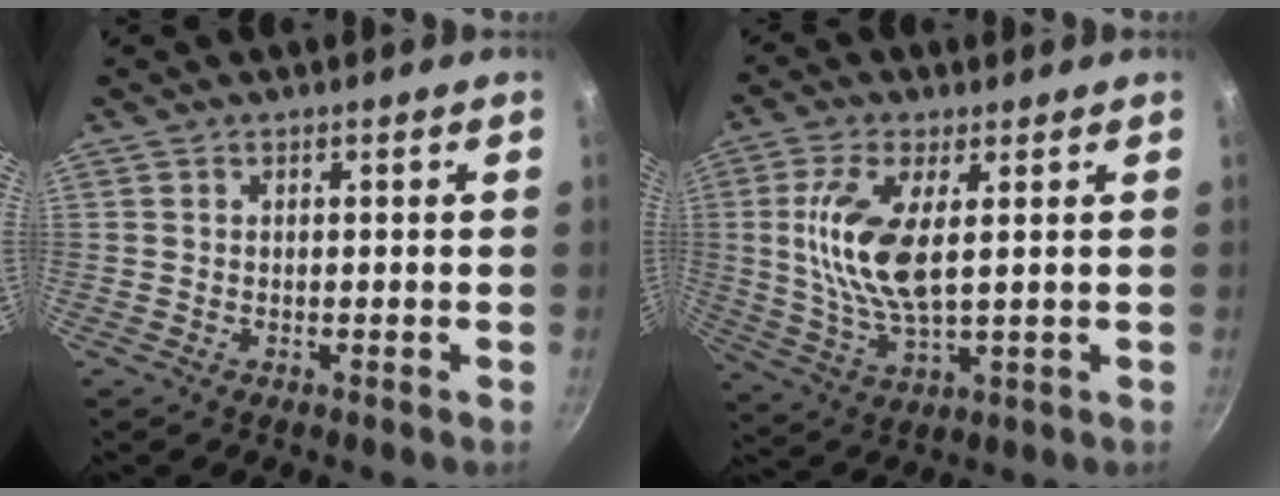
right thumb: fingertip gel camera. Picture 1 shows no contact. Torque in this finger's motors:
{"motor_torque": [1.57, 1.53, 1.64, -0.46, 0.43]}